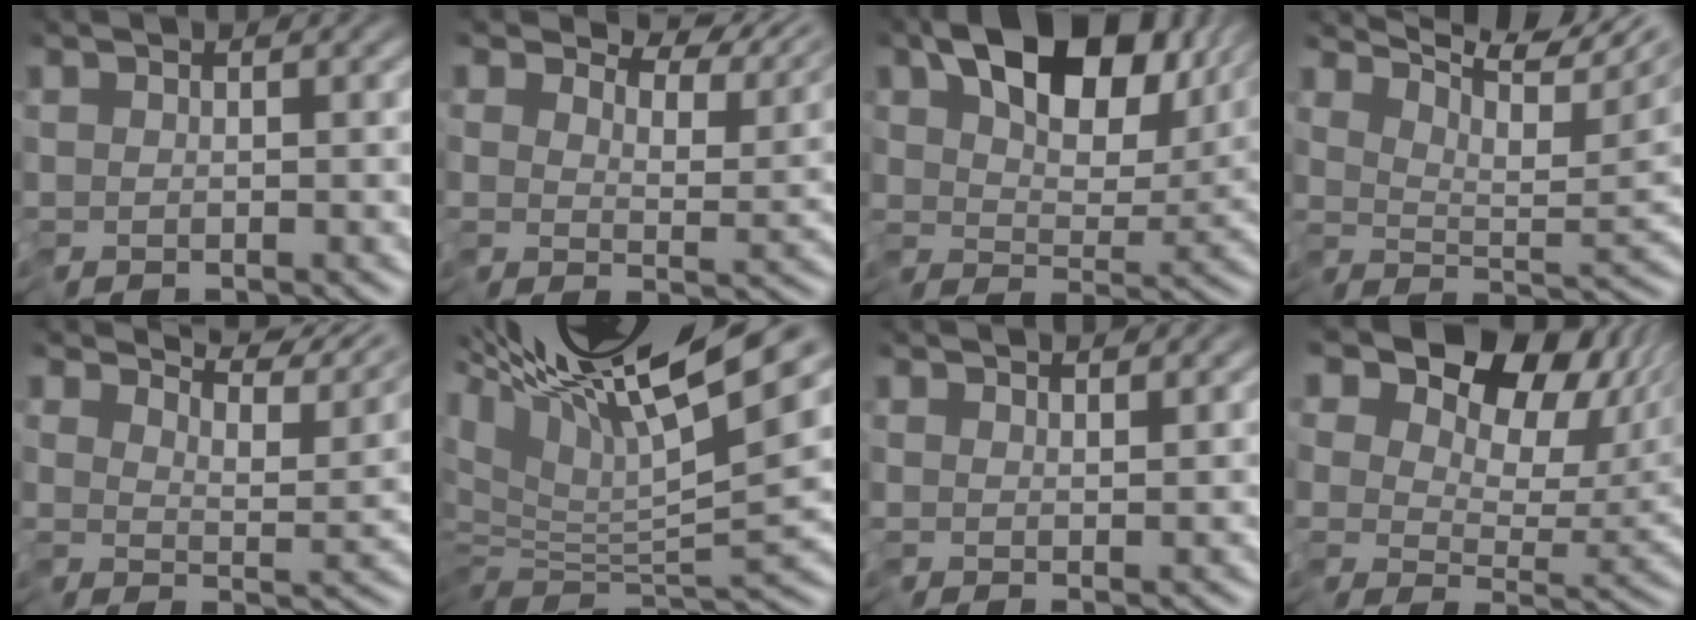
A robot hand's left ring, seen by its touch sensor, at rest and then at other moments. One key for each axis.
{"total": 5.6, "fx": 5.4, "fy": 1.0, "fz": 1.0, "tx": -0.014, "ty": 0.000, "tz": 0.083}
{"total": 9.6, "fx": 4.7, "fy": 5.1, "fz": 6.6, "tx": -0.103, "ty": 0.009, "tz": 0.081}
{"total": 8.4, "fx": 7.3, "fy": 0.7, "fz": 4.1, "tx": -0.060, "ty": 0.014, "tz": 0.120}
{"total": 6.9, "fx": 6.7, "fy": 0.1, "fz": 1.7, "tx": -0.026, "ty": 0.011, "tz": 0.094}
{"total": 12.5, "fx": 6.2, "fy": 1.9, "fz": 10.8, "tx": -0.188, "ty": 0.035, "tz": 0.108}
{"total": 1.6, "fx": 1.5, "fy": -0.6, "fz": -0.1, "tx": -0.001, "ty": 0.012, "tz": 0.030}
{"total": 11.7, "fx": 6.1, "fy": 7.2, "fz": 7.0, "tx": -0.086, "ty": 0.013, "tz": 0.093}